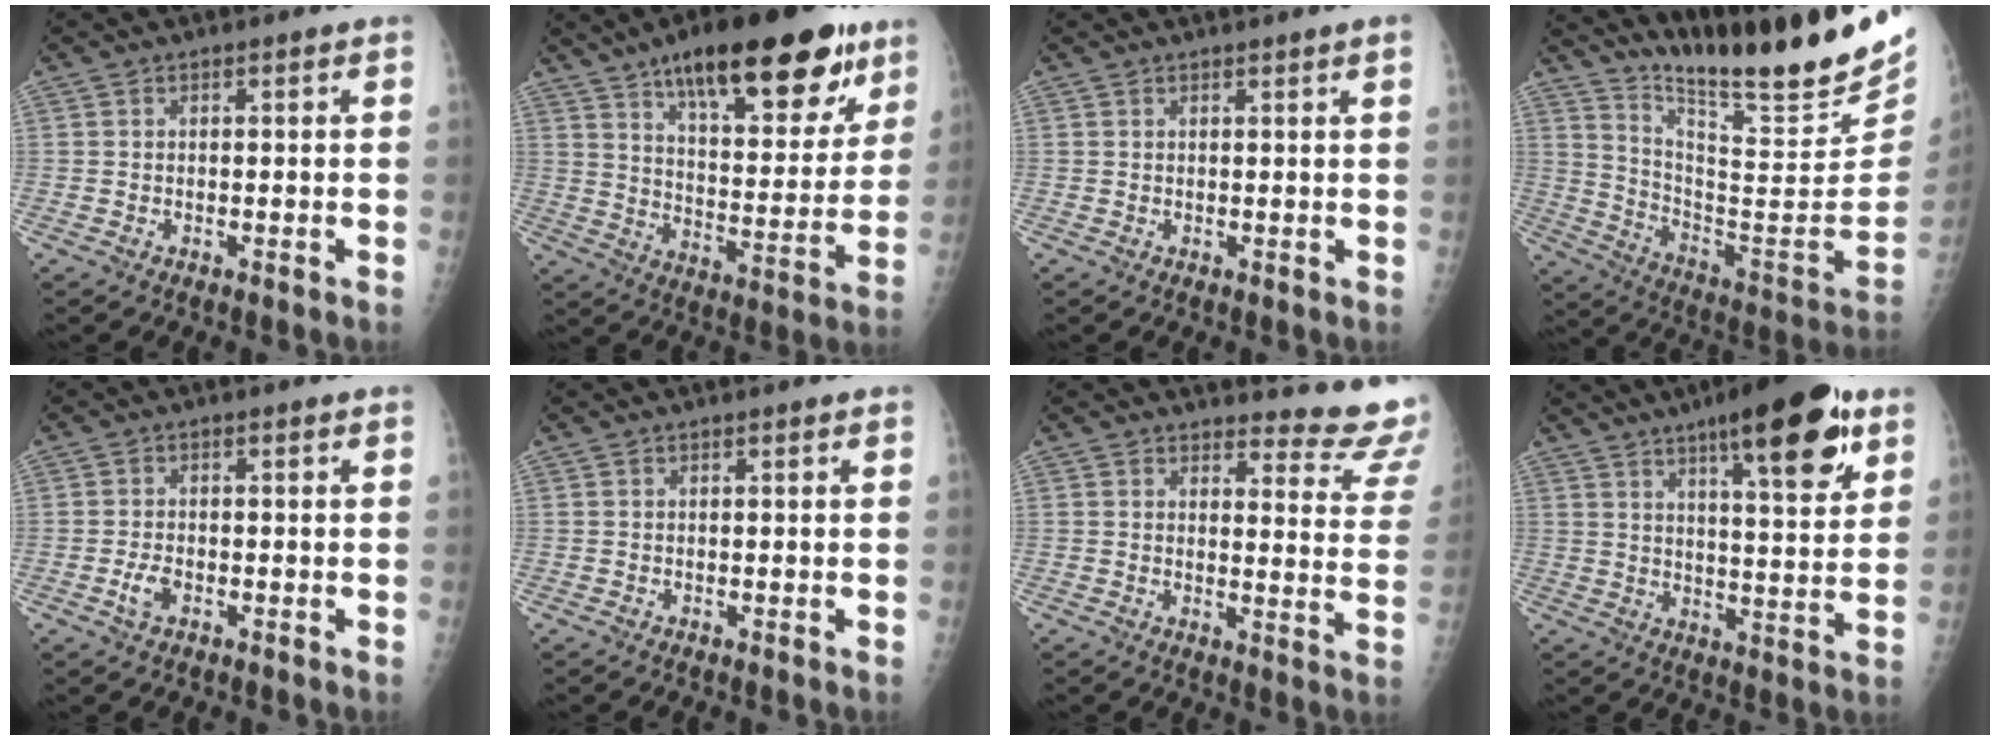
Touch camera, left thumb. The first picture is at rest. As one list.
[{"total": 25.7, "force": [15.6, 9.2, 18.3], "torque": [-0.230, -0.040, 0.238]}, {"total": 1.9, "force": [1.2, -0.7, 1.3], "torque": [-0.023, -0.004, 0.022]}, {"total": 25.0, "force": [20.8, 2.2, 13.7], "torque": [-0.191, -0.142, 0.325]}, {"total": 2.6, "force": [-1.1, 1.4, 2.0], "torque": [-0.042, 0.008, -0.020]}, {"total": 0.0}, {"total": 12.7, "force": [12.5, 1.7, 1.3], "torque": [0.019, -0.145, 0.115]}, {"total": 17.5, "force": [10.0, 4.5, 13.7], "torque": [-0.169, -0.042, 0.143]}]